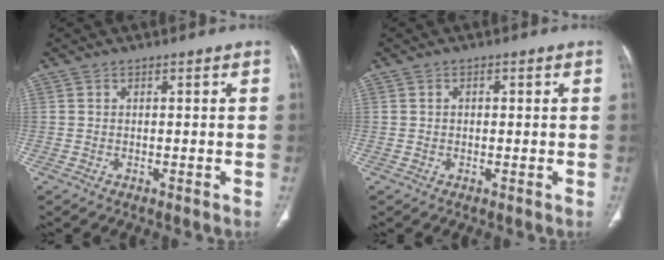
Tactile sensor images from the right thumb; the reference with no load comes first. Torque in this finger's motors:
{"motor_torque": [-0.33, -0.26, -0.23, 0.12, 0.02]}